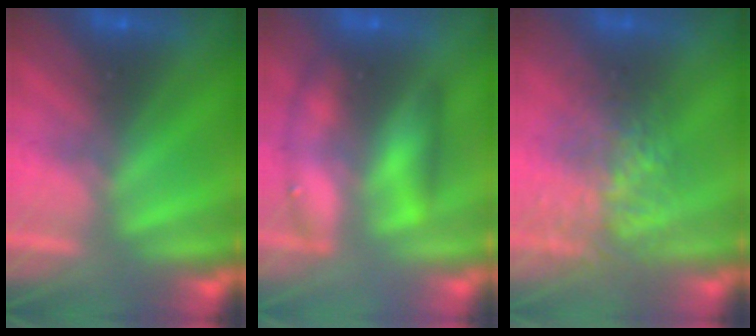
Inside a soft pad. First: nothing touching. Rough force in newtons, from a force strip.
{"total": 2.6}
{"total": 3.9}